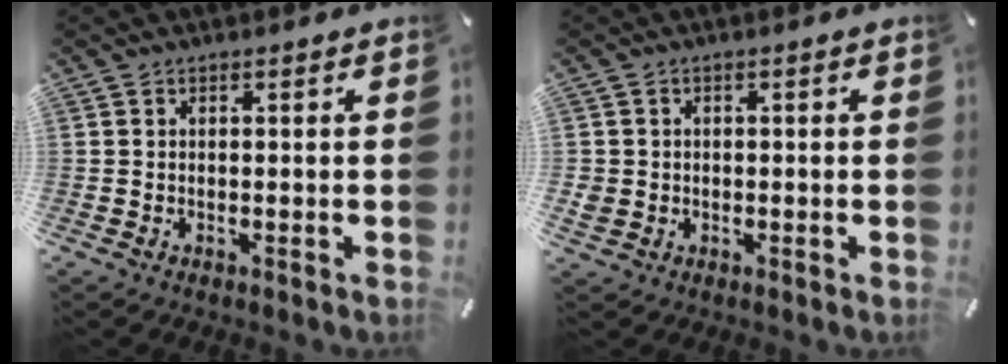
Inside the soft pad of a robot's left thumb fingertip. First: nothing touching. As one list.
[{"total": 2.5, "force": [-0.5, 2.3, 0.6], "torque": [-0.010, 0.004, -0.011]}]